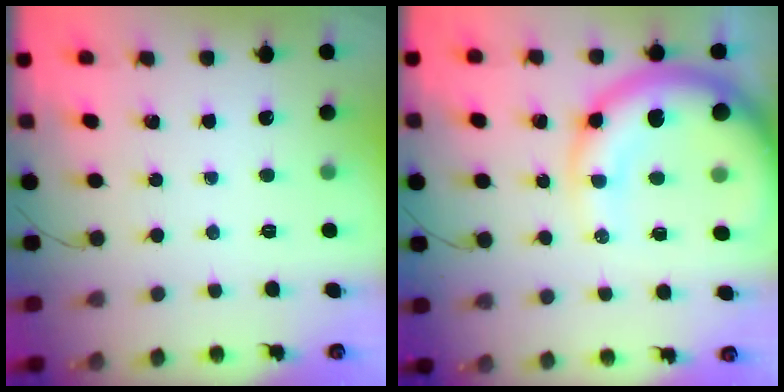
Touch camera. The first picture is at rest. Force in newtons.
{"total": 15.9, "press": 15.4, "slide": 3.7}